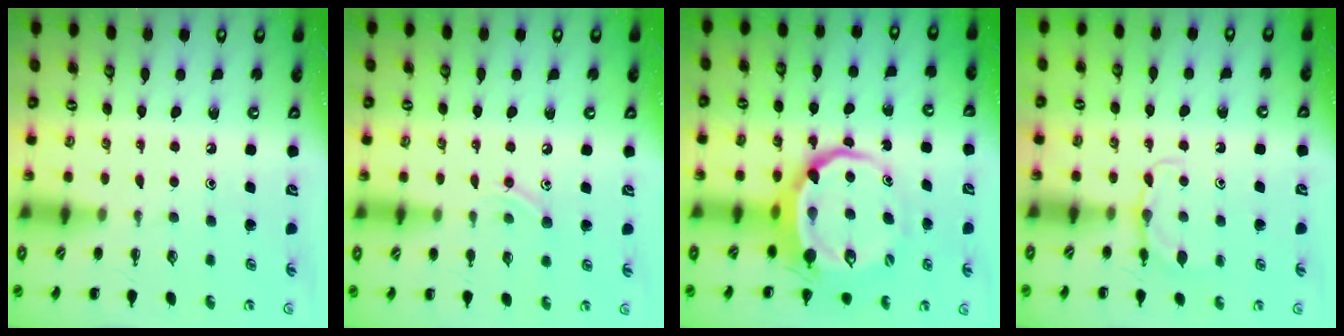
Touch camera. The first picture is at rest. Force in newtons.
{"total": 8.3, "press": 8.1, "slide": 1.8}
{"total": 9.3, "press": 9.0, "slide": 2.5}
{"total": 4.6, "press": 4.3, "slide": 1.5}